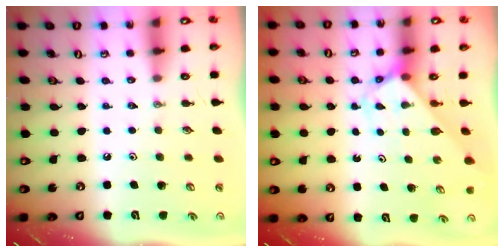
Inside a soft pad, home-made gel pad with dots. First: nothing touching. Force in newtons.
{"total": 3.0, "press": 3.0, "slide": 0.2}